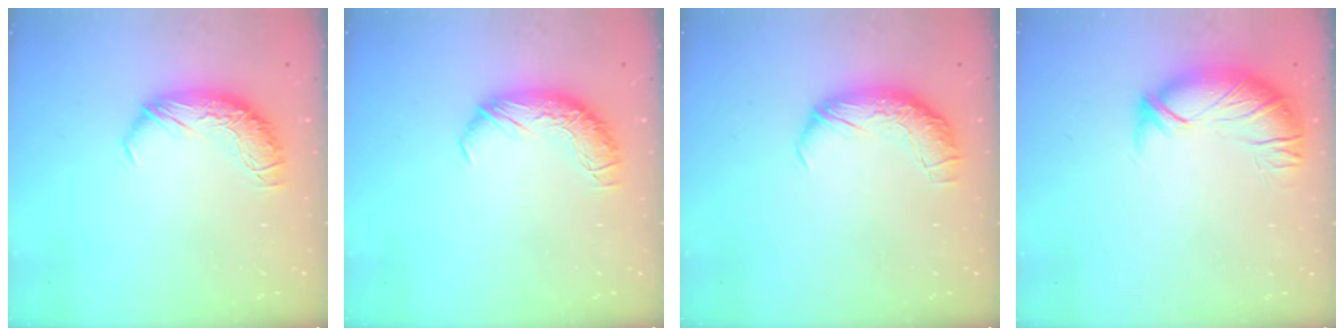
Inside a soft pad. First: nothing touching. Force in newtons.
{"total": 0.0}
{"total": 2.4, "press": 1.1, "slide": 2.1}
{"total": 3.0, "press": 1.5, "slide": 2.6}